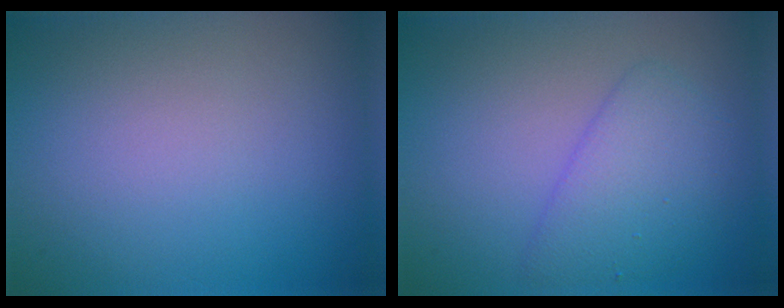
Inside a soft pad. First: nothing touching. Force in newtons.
{"total": 3.6, "press": 3.6, "slide": 0.2}